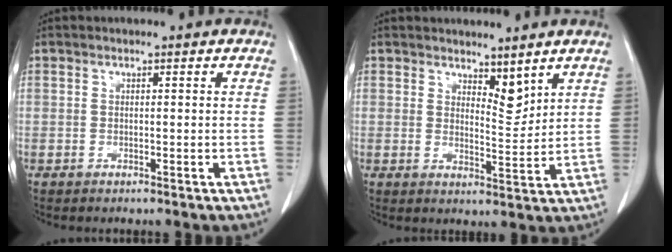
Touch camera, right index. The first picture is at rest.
{"total": 4.0, "force": [3.3, 1.3, 2.0], "torque": [-0.029, -0.012, 0.059]}